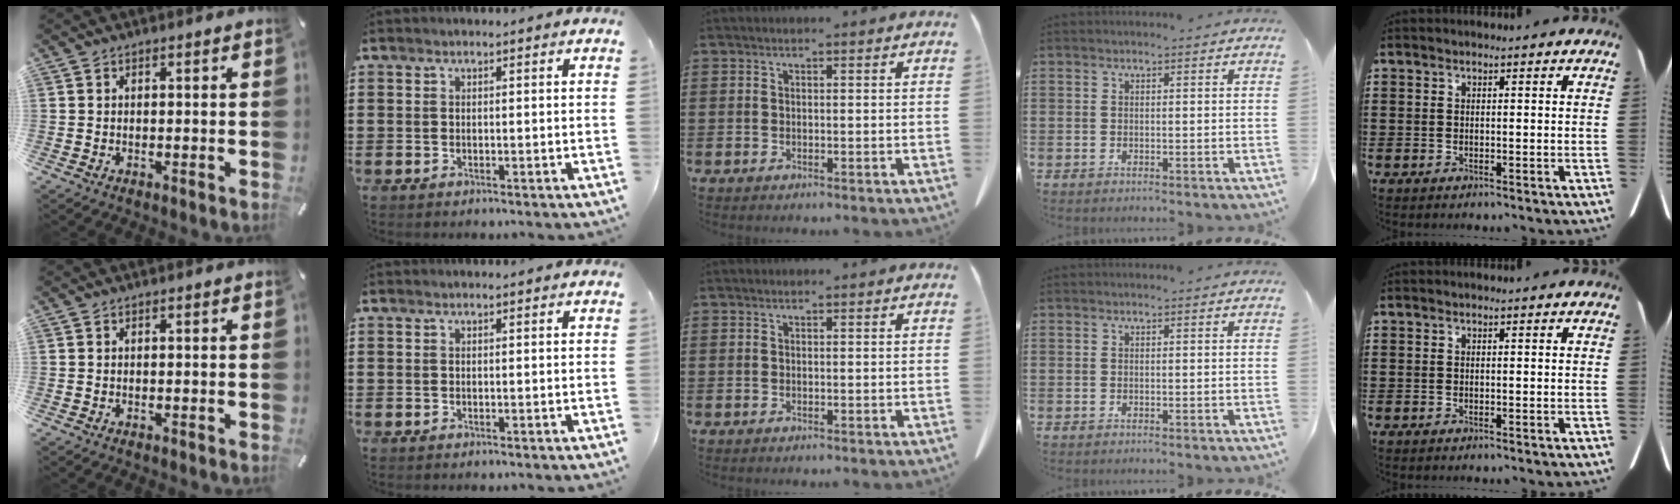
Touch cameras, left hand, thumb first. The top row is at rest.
{}